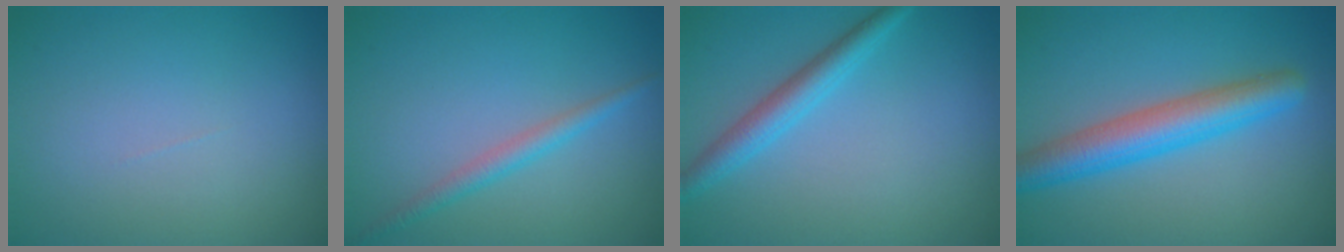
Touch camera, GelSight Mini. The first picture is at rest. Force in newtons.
{"total": 1.9, "press": 1.9, "slide": 0.1}
{"total": 2.9, "press": 2.9, "slide": 0.1}
{"total": 5.4, "press": 5.4, "slide": 0.1}